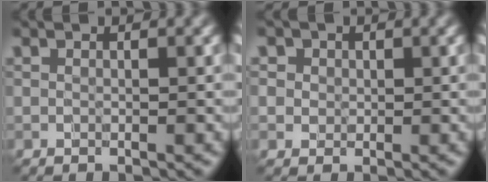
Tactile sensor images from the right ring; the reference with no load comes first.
{"total": 2.1, "force": [1.0, 1.8, 0.5], "torque": [-0.002, 0.006, 0.017]}